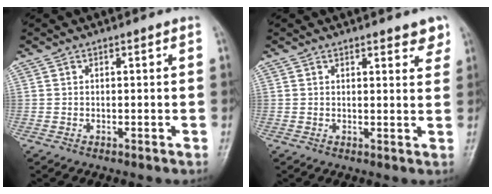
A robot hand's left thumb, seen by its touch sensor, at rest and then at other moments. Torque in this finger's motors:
{"motor_torque": [-0.10, -0.05, 0.13, -0.02, 0.07]}